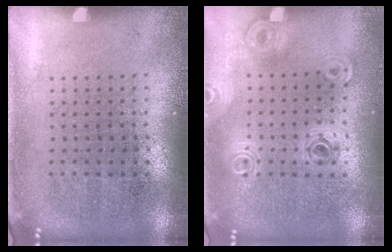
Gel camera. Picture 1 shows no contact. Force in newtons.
{"total": 0.8, "press": 0.8, "slide": 0.1}